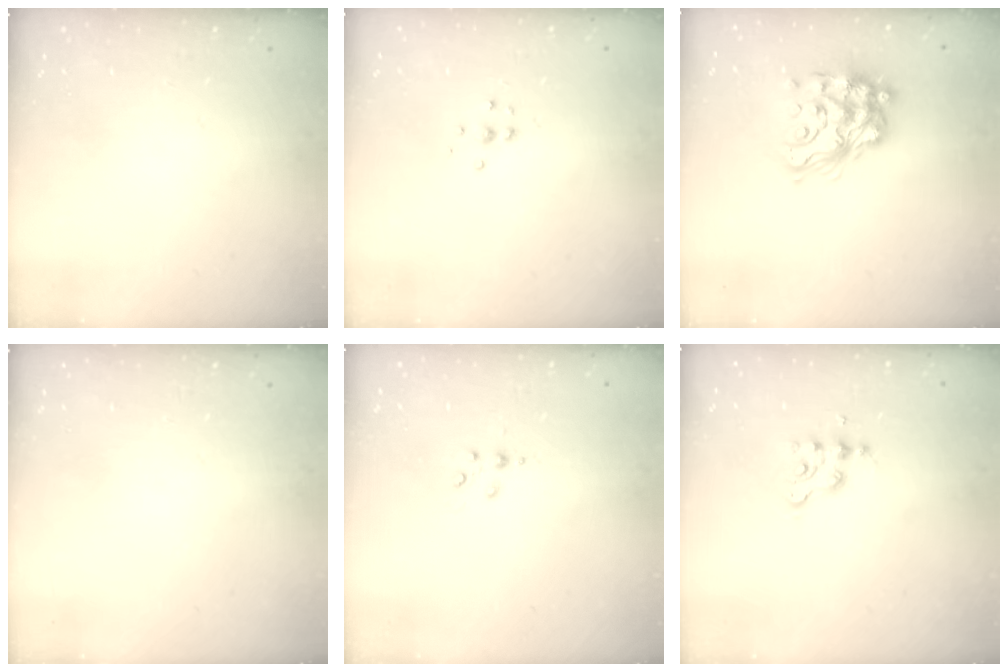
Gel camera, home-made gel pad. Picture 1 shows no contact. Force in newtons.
{"total": 4.4, "press": 4.3, "slide": 0.3}
{"total": 17.0, "press": 16.9, "slide": 1.2}
{"total": 0.0}
{"total": 2.8, "press": 2.8, "slide": 0.4}
{"total": 2.3, "press": 2.3, "slide": 0.3}